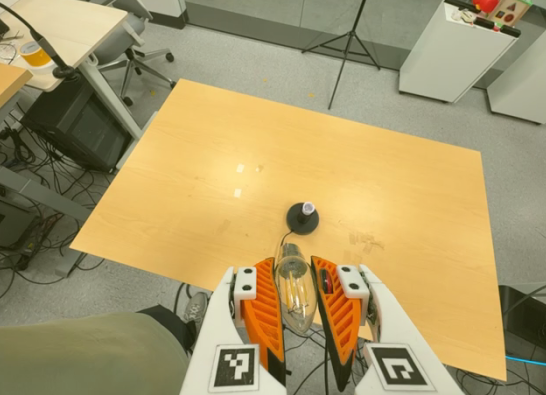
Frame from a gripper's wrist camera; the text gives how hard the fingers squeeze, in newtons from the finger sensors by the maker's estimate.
{"total": 19.1, "left": 20.0, "right": 18.1}